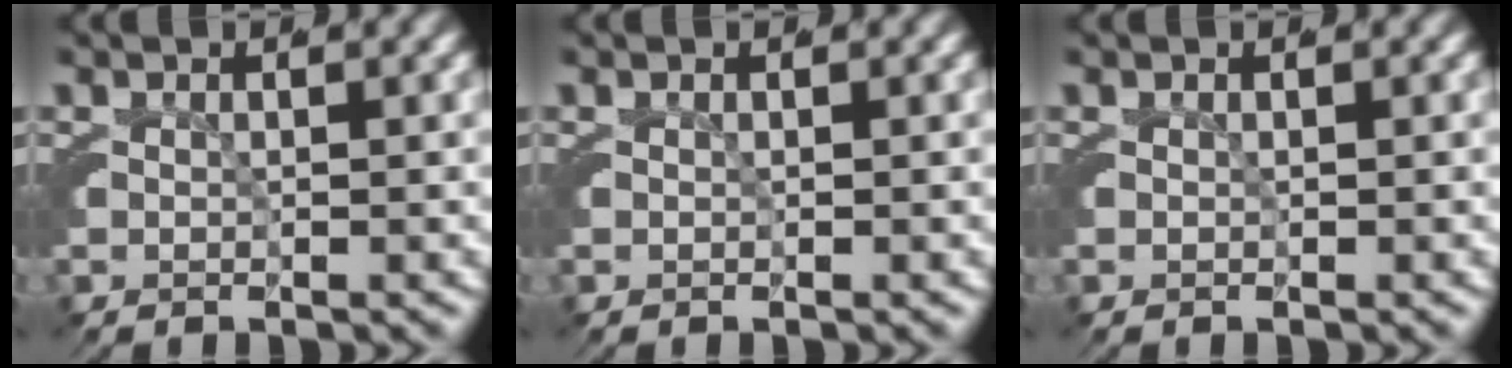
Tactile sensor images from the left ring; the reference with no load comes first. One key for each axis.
{"total": 0.0}
{"total": 0.0}